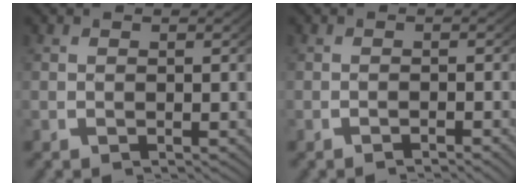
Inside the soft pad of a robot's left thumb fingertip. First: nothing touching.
{"total": 1.6, "force": [-1.3, 0.4, 0.8], "torque": [-0.009, 0.003, -0.024]}